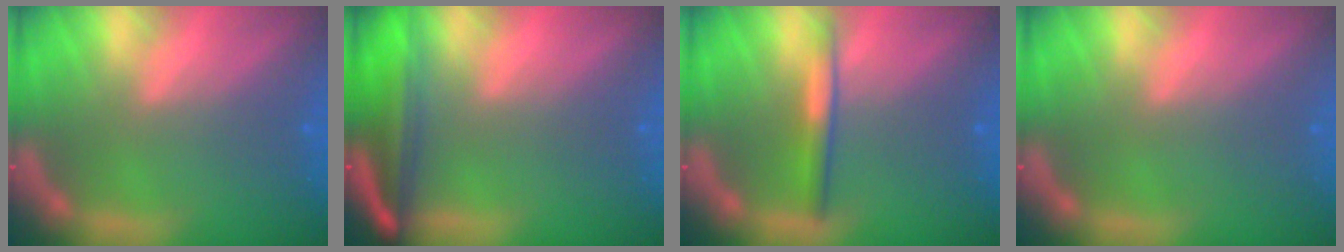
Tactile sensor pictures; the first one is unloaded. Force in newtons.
{"total": 7.5}
{"total": 2.5}
{"total": 0.0}